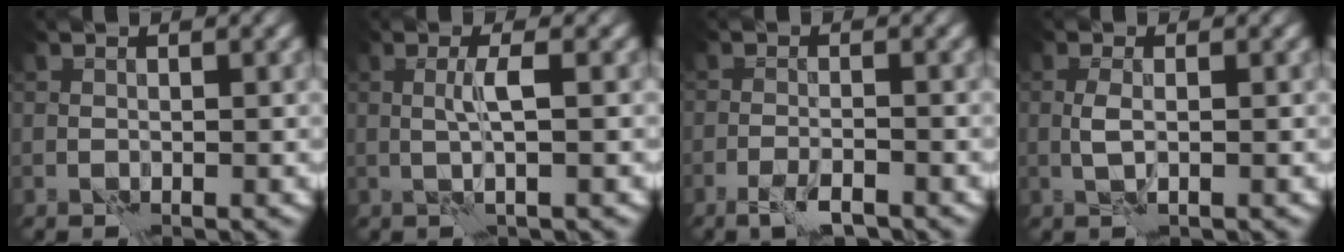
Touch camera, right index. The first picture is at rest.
{"total": 1.9, "force": [0.4, -0.2, 1.9], "torque": [-0.040, 0.003, 0.008]}
{"total": 2.4, "force": [-1.7, 0.4, 1.7], "torque": [-0.036, 0.000, -0.035]}
{"total": 1.3, "force": [0.1, 0.1, 1.3], "torque": [-0.030, 0.001, -0.001]}